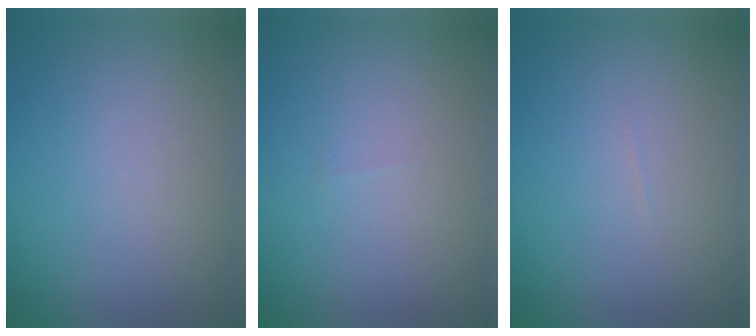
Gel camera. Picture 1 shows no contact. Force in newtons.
{"total": 0.0}
{"total": 0.0}